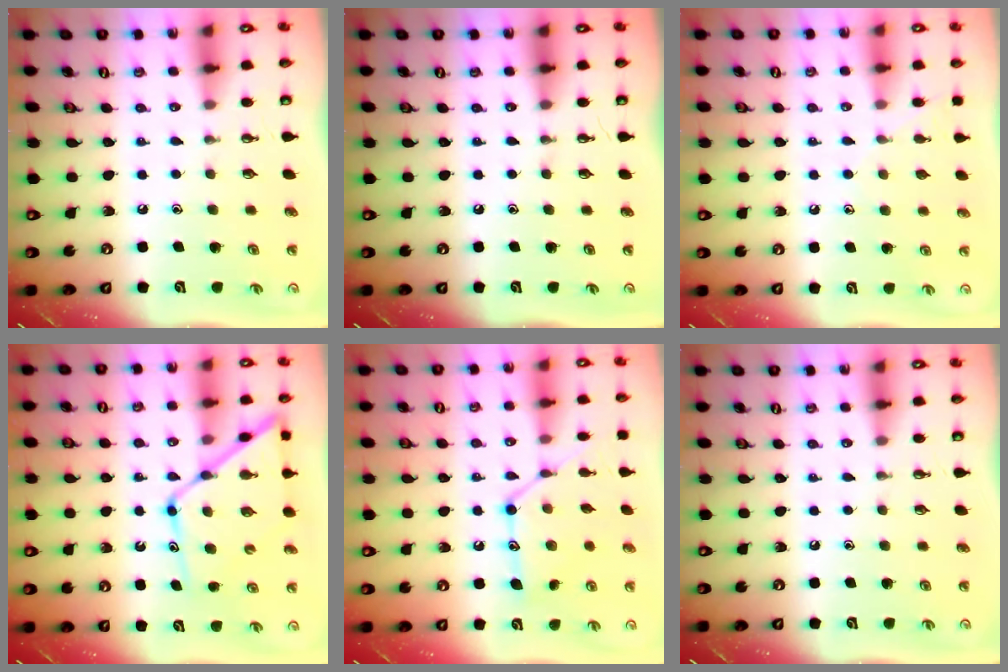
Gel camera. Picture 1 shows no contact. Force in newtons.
{"total": 0.0}
{"total": 7.7, "press": 7.6, "slide": 0.8}
{"total": 14.1, "press": 14.1, "slide": 1.3}
{"total": 13.5, "press": 13.5, "slide": 0.8}
{"total": 0.0}